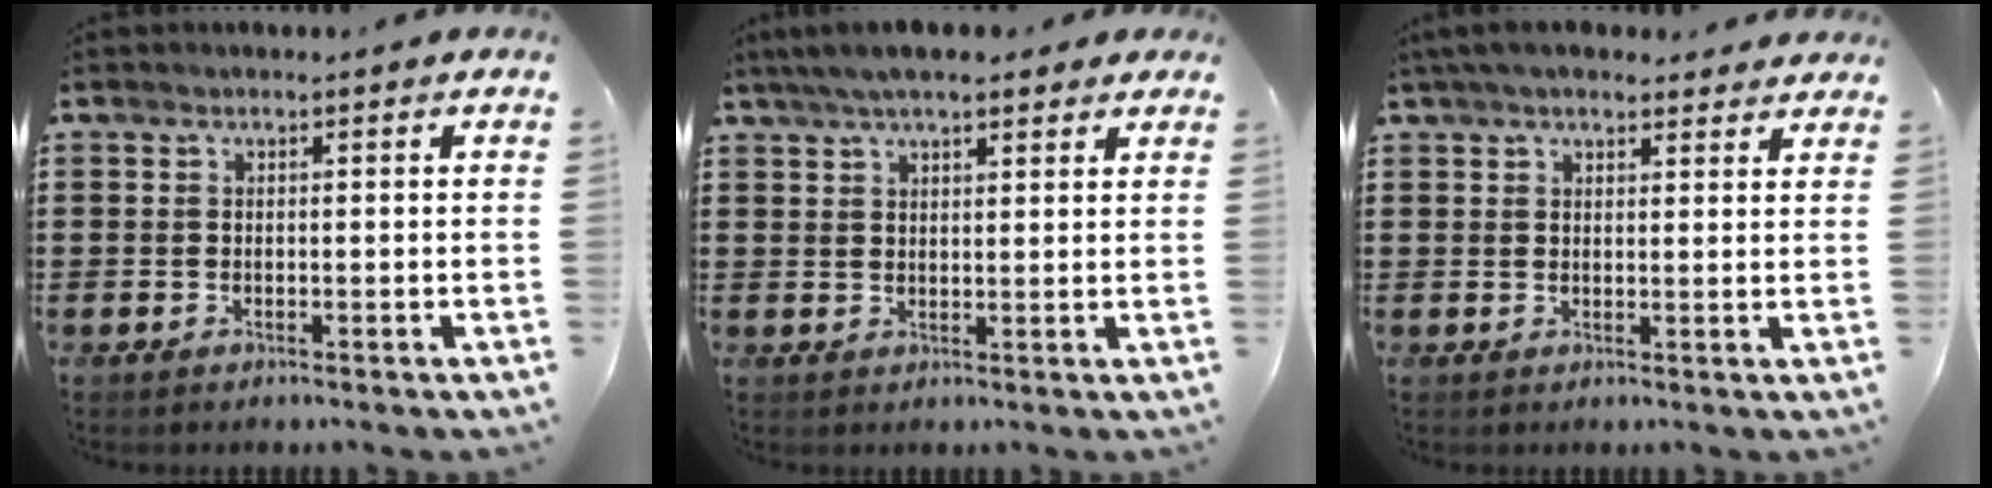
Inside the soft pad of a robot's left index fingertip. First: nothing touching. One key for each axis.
{"total": 5.1, "fx": 4.0, "fy": 1.5, "fz": 2.7, "tx": -0.062, "ty": 0.004, "tz": 0.074}
{"total": 4.2, "fx": 3.7, "fy": 1.0, "fz": 1.7, "tx": -0.043, "ty": -0.002, "tz": 0.069}